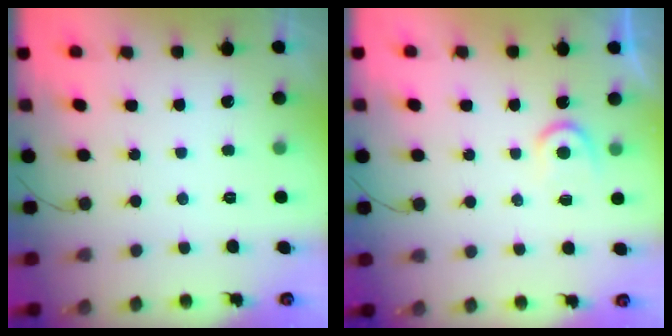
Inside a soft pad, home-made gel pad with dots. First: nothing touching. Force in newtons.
{"total": 3.6, "press": 3.6, "slide": 0.4}